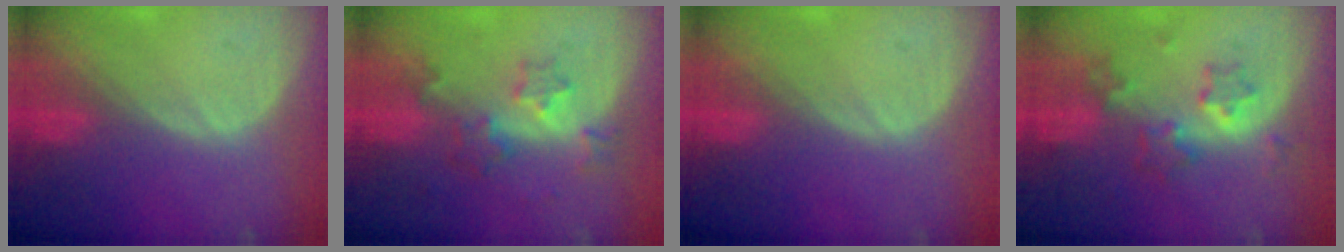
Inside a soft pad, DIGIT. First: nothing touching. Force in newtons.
{"total": 5.8, "press": 5.3, "slide": 2.3}
{"total": 0.0}
{"total": 6.0, "press": 5.8, "slide": 1.7}